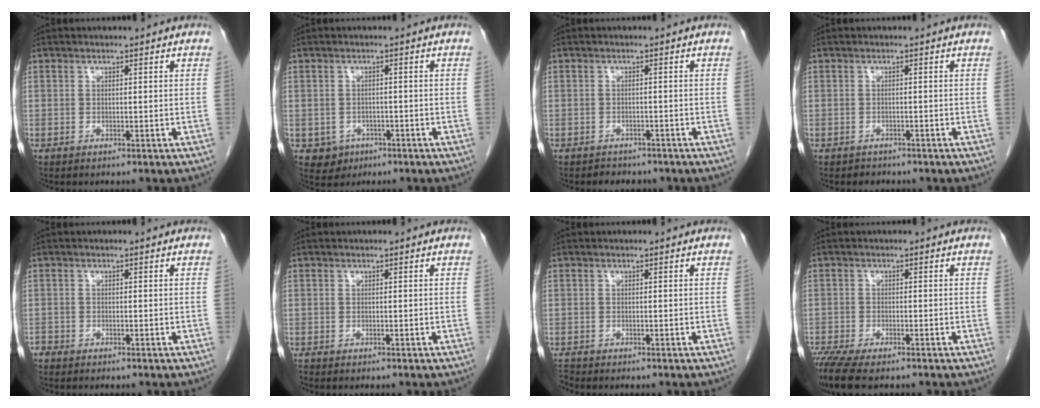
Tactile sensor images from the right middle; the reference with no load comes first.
{"total": 3.2, "force": [-1.4, 2.8, 0.6], "torque": [-0.005, 0.008, -0.013]}
{"total": 3.4, "force": [-3.0, 1.6, 0.4], "torque": [-0.014, 0.001, -0.037]}
{"total": 1.5, "force": [-1.3, 0.8, -0.1], "torque": [-0.011, -0.001, -0.021]}
{"total": 1.1, "force": [-1.0, 0.4, 0.0], "torque": [-0.001, 0.000, -0.020]}
{"total": 0.0}
{"total": 0.7, "force": [-0.6, -0.1, -0.2], "torque": [-0.001, -0.007, -0.012]}
{"total": 7.0, "force": [-5.4, 1.5, 4.1], "torque": [-0.072, -0.016, -0.091]}